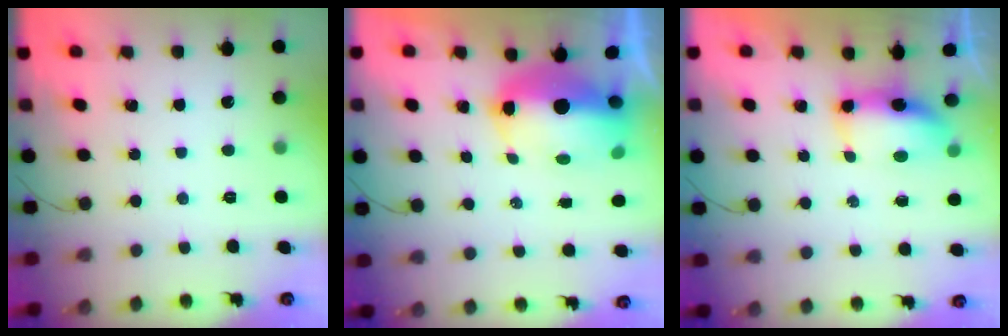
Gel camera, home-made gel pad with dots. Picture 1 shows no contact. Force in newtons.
{"total": 12.9, "press": 12.7, "slide": 2.4}
{"total": 12.2, "press": 8.6, "slide": 8.6}